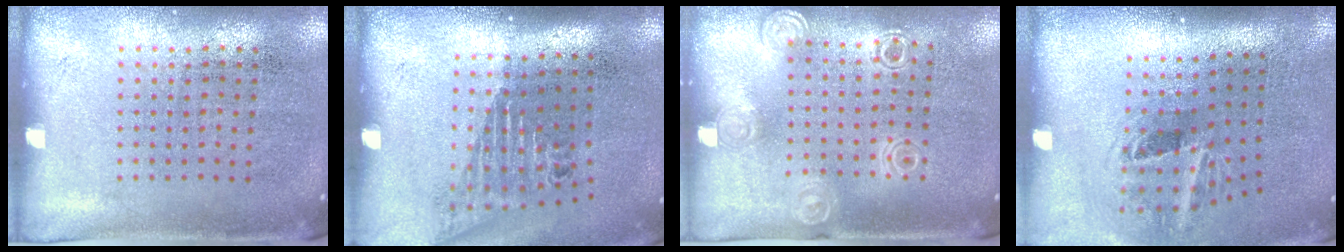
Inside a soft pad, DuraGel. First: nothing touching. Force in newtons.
{"total": 1.6, "press": 1.2, "slide": 1.1}
{"total": 1.3, "press": 1.2, "slide": 0.3}
{"total": 2.0, "press": 1.2, "slide": 1.6}